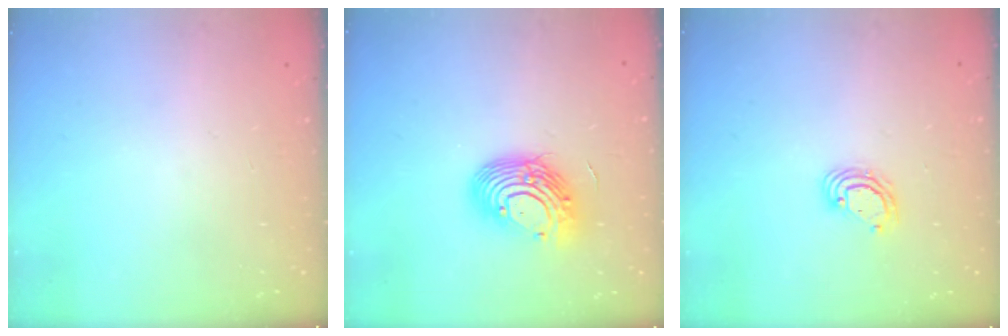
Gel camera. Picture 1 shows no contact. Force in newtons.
{"total": 12.4, "press": 12.3, "slide": 1.8}
{"total": 4.5, "press": 4.5, "slide": 0.1}